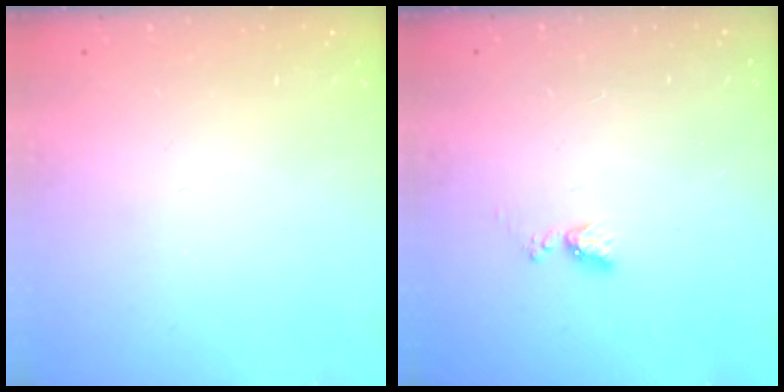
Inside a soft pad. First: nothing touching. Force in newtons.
{"total": 5.8, "press": 5.8, "slide": 0.7}